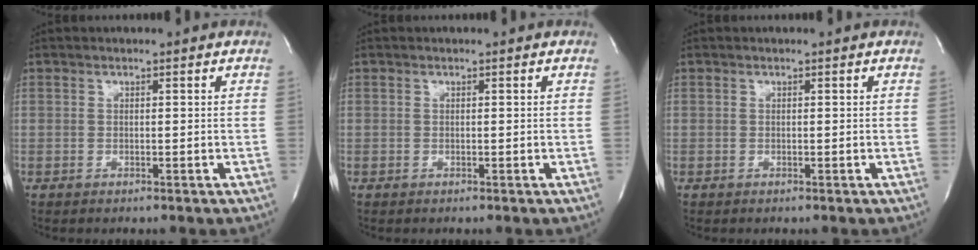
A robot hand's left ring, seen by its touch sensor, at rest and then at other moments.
{"total": 0.0}
{"total": 0.0}